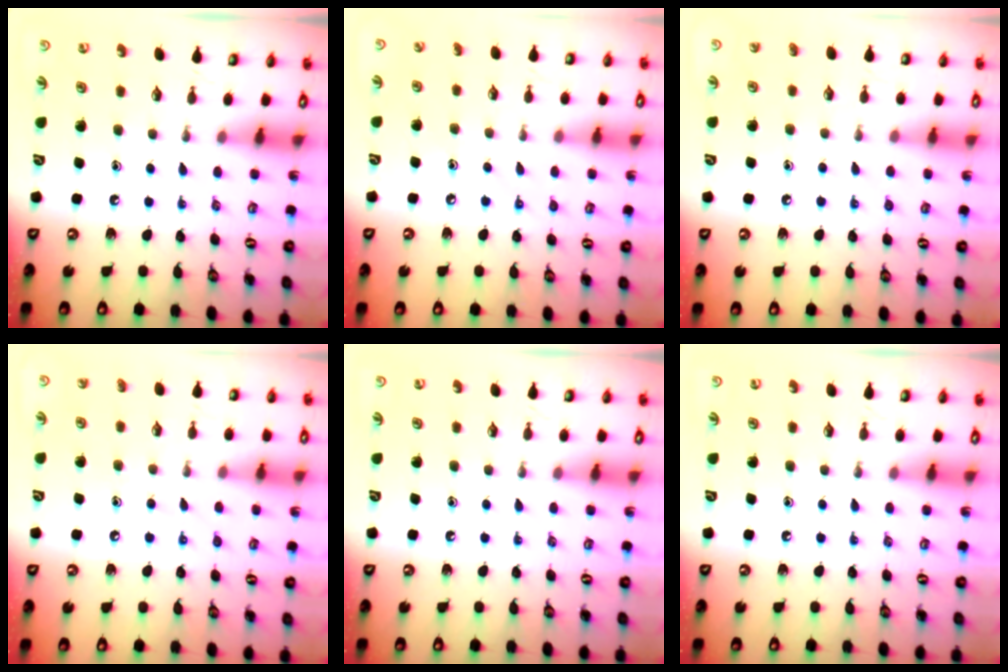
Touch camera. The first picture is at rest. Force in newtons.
{"total": 4.4, "press": 4.3, "slide": 0.6}
{"total": 3.9, "press": 3.9, "slide": 0.4}
{"total": 5.7, "press": 5.7, "slide": 0.7}
{"total": 0.0}
{"total": 0.0}